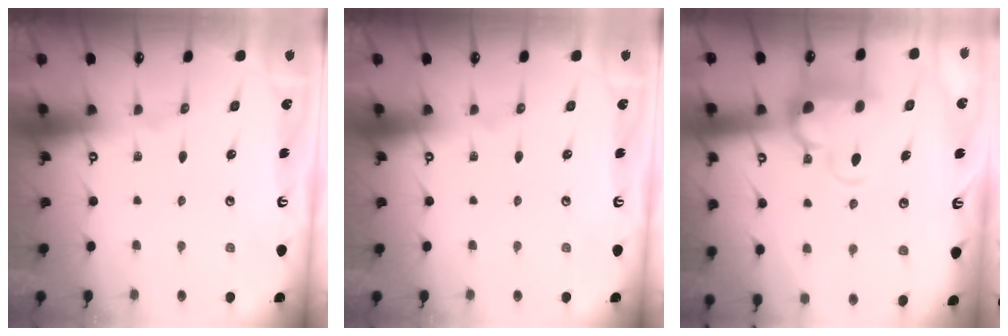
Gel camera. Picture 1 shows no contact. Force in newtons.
{"total": 0.0}
{"total": 4.6, "press": 4.3, "slide": 1.6}